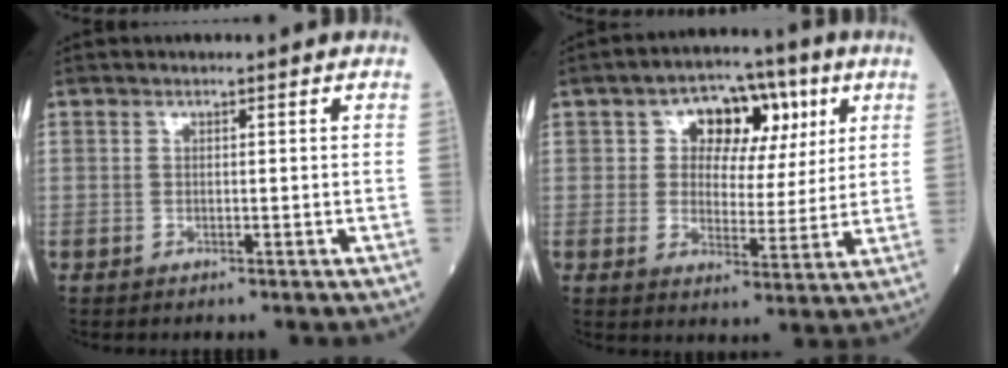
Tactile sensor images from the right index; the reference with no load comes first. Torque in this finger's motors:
{"motor_torque": [0.52, -0.10, 0.16, 0.07]}